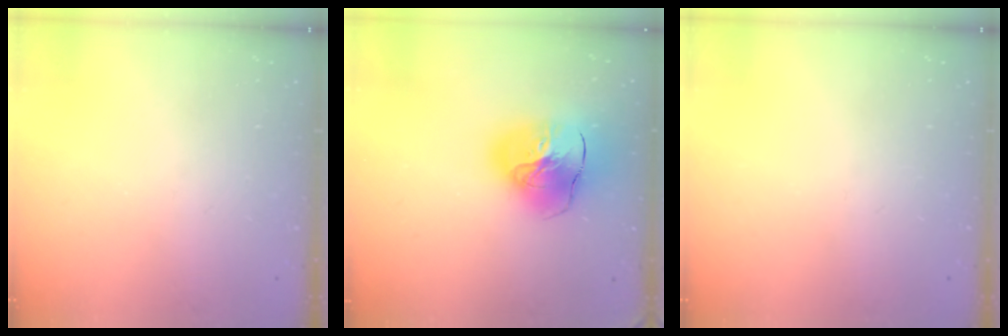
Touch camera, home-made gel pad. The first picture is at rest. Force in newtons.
{"total": 17.4, "press": 17.2, "slide": 2.3}
{"total": 0.0}